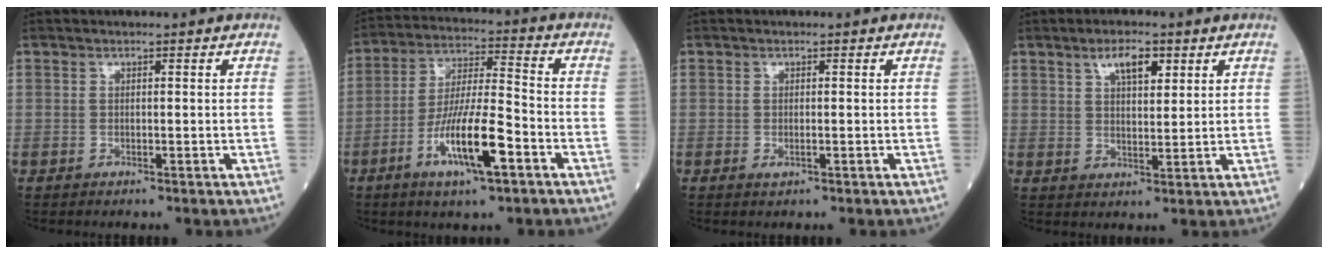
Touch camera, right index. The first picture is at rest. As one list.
[{"total": 12.1, "force": [-5.3, 1.7, 10.7], "torque": [-0.200, -0.008, -0.096]}, {"total": 0.8, "force": [-0.2, 0.3, 0.7], "torque": [-0.014, -0.003, -0.002]}, {"total": 5.1, "force": [2.8, 1.7, 3.9], "torque": [-0.070, 0.003, 0.050]}]